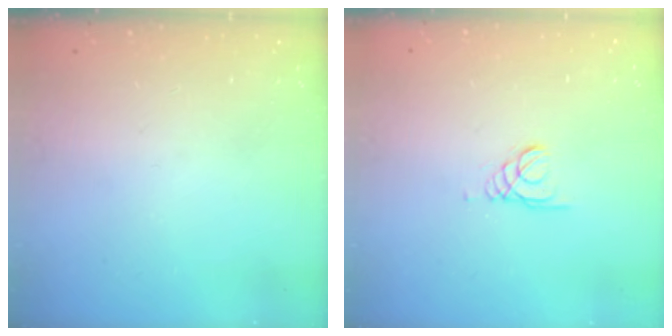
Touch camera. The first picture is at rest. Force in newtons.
{"total": 1.0, "press": 1.0, "slide": 0.1}